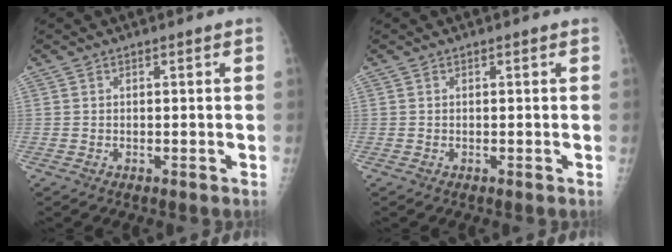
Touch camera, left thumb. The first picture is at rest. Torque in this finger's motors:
{"motor_torque": [0.00, 0.00, 0.00, -0.02, 0.00]}